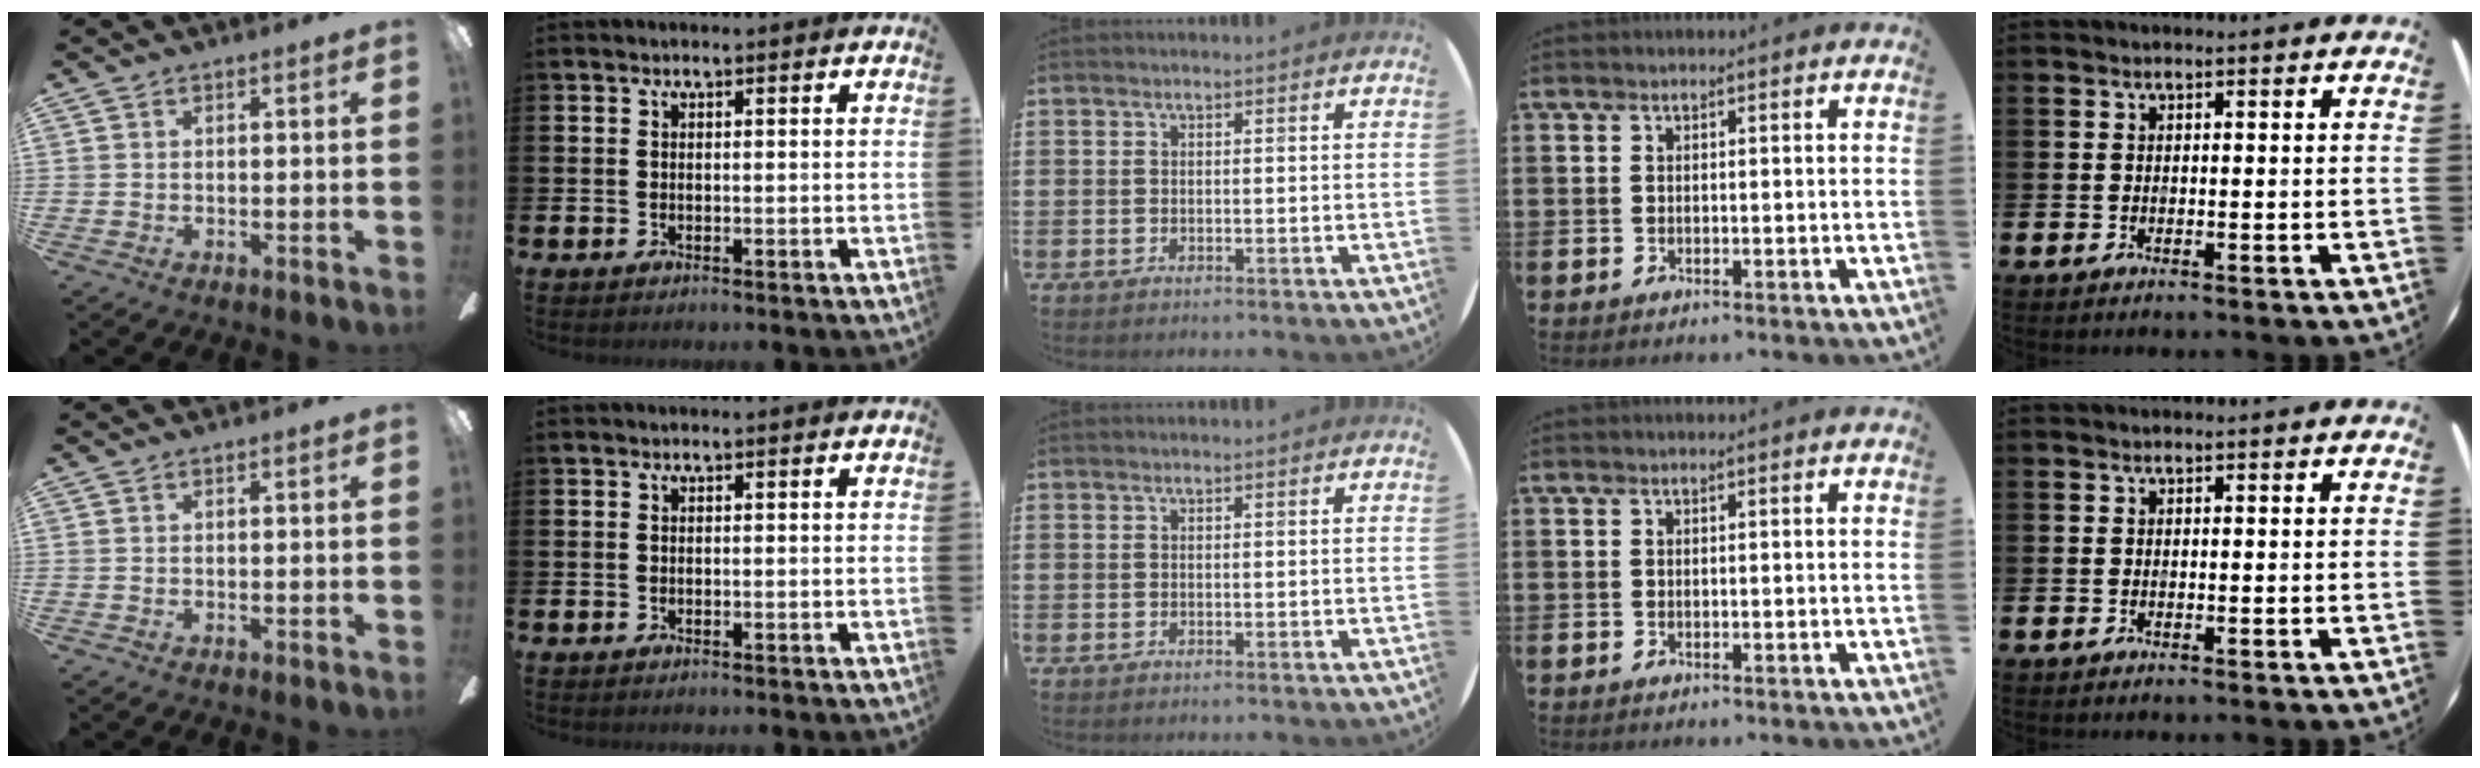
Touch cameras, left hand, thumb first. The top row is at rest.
{}